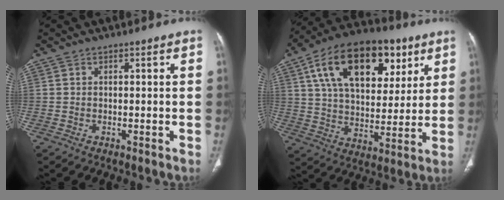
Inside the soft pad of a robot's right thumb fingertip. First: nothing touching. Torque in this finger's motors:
{"motor_torque": [0.45, 4.56, 2.10, 0.54, 0.62]}